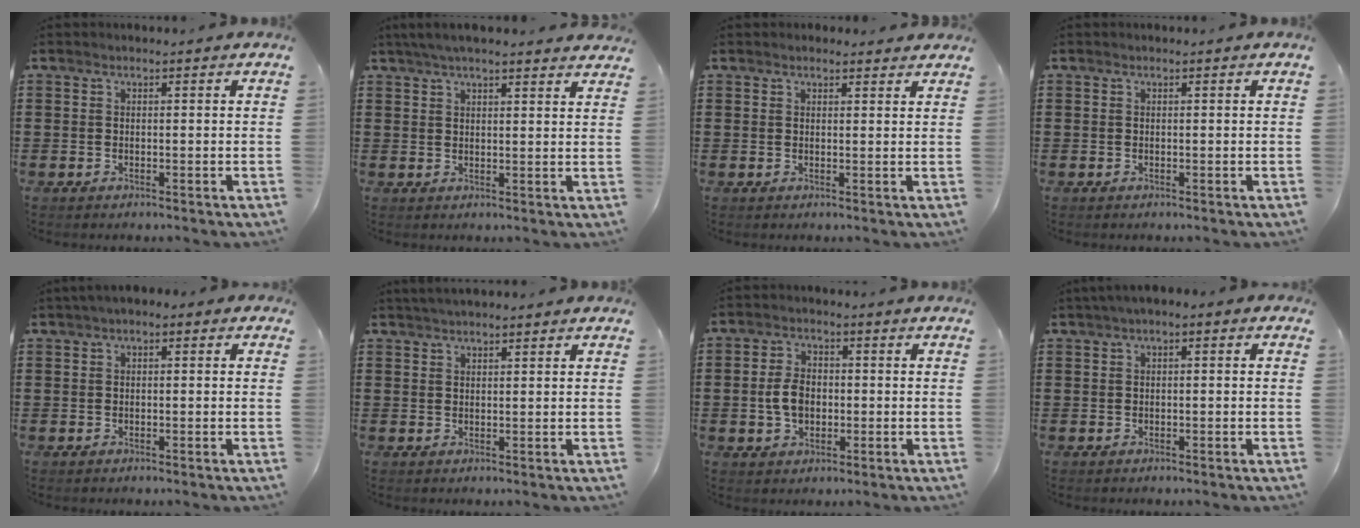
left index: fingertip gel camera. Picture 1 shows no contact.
{"total": 3.9, "force": [3.4, 0.3, 1.7], "torque": [-0.043, 0.001, 0.063]}
{"total": 1.5, "force": [1.4, 0.5, 0.2], "torque": [-0.007, 0.004, 0.026]}
{"total": 0.0}
{"total": 1.1, "force": [-0.2, 0.7, 0.8], "torque": [-0.016, 0.004, -0.006]}
{"total": 1.7, "force": [1.6, 0.3, 0.6], "torque": [-0.014, 0.003, 0.031]}
{"total": 5.0, "force": [-0.5, 3.3, 3.7], "torque": [-0.095, 0.002, -0.016]}
{"total": 1.3, "force": [-0.6, 0.5, 1.0], "torque": [-0.018, 0.001, -0.012]}